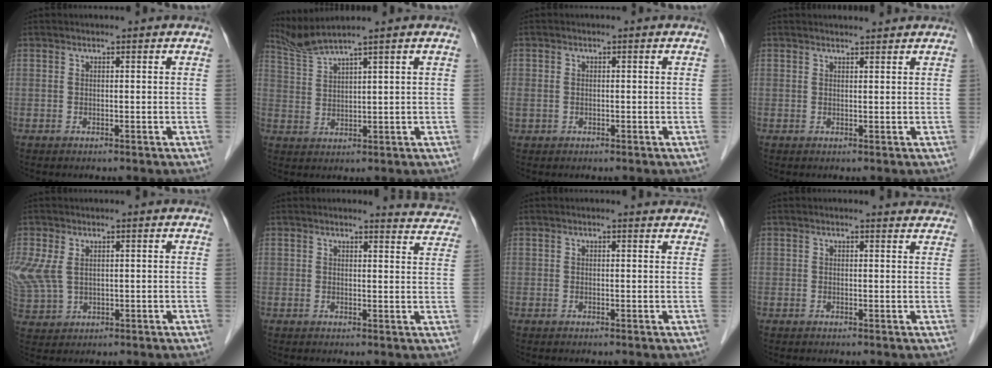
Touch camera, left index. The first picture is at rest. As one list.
[{"total": 4.4, "force": [3.8, -1.8, 1.4], "torque": [-0.044, -0.001, 0.090]}, {"total": 1.4, "force": [-0.3, 1.1, 0.8], "torque": [-0.033, 0.006, 0.000]}, {"total": 1.9, "force": [1.9, 0.0, 0.2], "torque": [-0.009, 0.007, 0.032]}, {"total": 10.9, "force": [2.1, 7.8, 7.4], "torque": [-0.220, 0.007, 0.057]}, {"total": 5.9, "force": [5.8, 0.8, -0.2], "torque": [0.012, -0.027, 0.042]}, {"total": 1.7, "force": [1.6, 0.5, 0.3], "torque": [-0.012, 0.002, 0.008]}, {"total": 3.2, "force": [3.0, 1.0, 0.4], "torque": [-0.004, -0.001, 0.018]}]